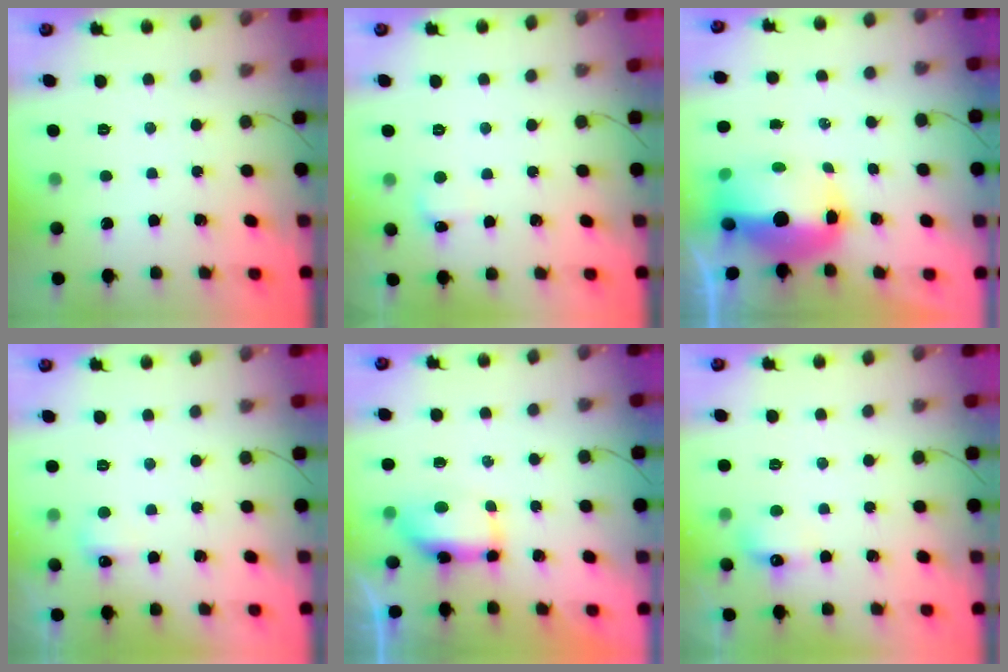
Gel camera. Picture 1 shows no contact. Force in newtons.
{"total": 5.2, "press": 5.0, "slide": 1.4}
{"total": 12.4, "press": 12.1, "slide": 2.6}
{"total": 3.9, "press": 3.7, "slide": 1.0}
{"total": 6.5, "press": 6.5, "slide": 0.4}
{"total": 6.0, "press": 5.9, "slide": 1.2}